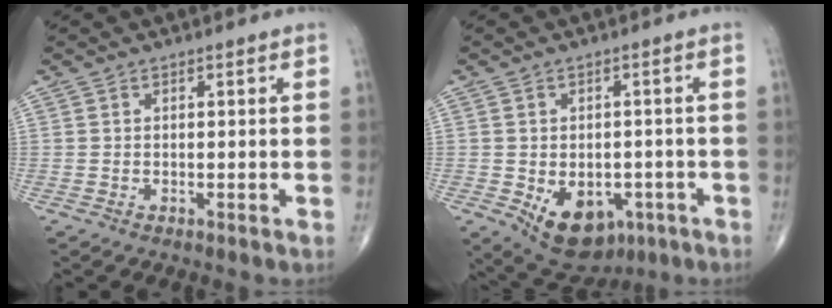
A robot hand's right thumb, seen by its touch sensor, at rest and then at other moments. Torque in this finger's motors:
{"motor_torque": [-0.11, 0.30, 0.43, 0.14, 0.18]}